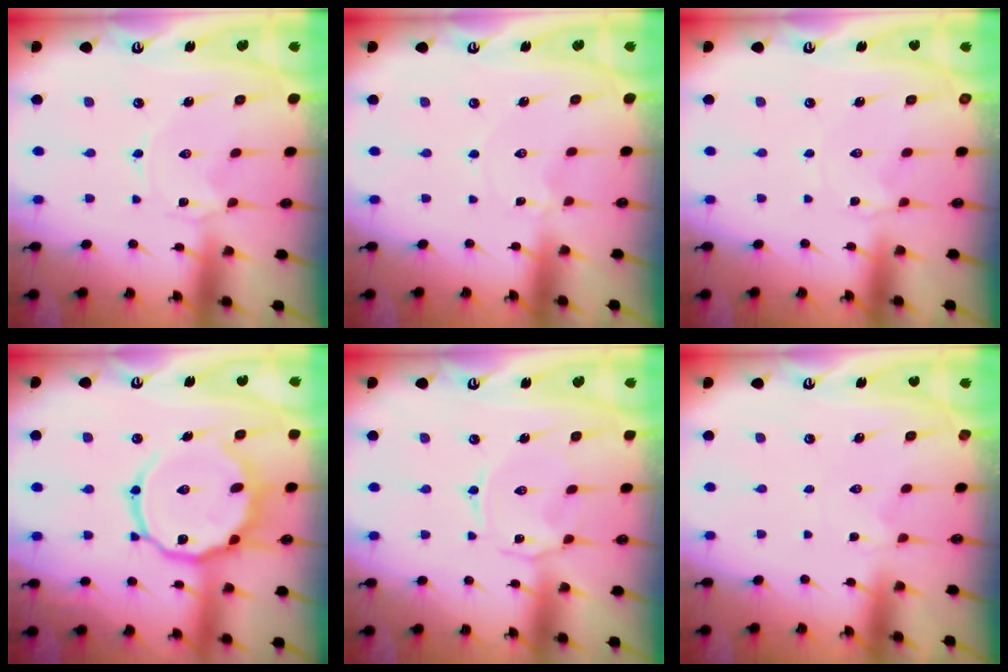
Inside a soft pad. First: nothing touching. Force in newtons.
{"total": 0.5, "press": 0.5, "slide": 0.1}
{"total": 2.4, "press": 2.4, "slide": 0.4}
{"total": 15.5, "press": 15.4, "slide": 1.4}
{"total": 2.0, "press": 2.0, "slide": 0.5}
{"total": 0.6, "press": 0.5, "slide": 0.3}